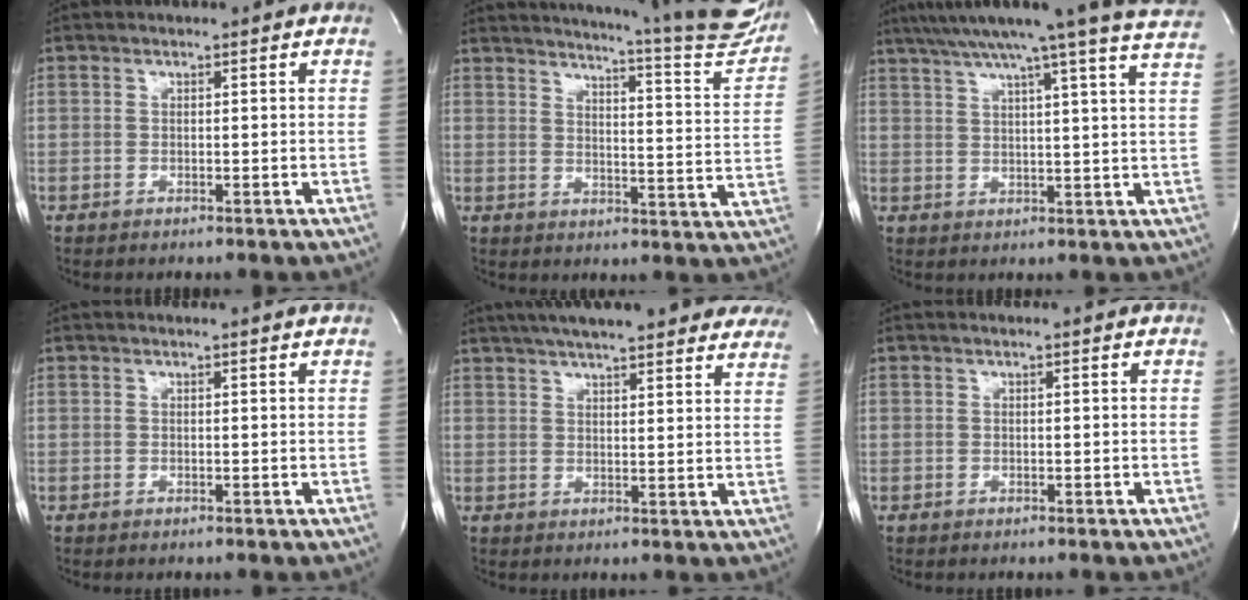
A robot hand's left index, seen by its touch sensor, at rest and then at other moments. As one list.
[{"total": 23.1, "force": [20.8, 1.0, 10.0], "torque": [-0.144, -0.089, 0.242]}, {"total": 22.4, "force": [19.5, -2.0, 10.8], "torque": [-0.183, -0.036, 0.249]}, {"total": 2.0, "force": [1.9, -0.4, 0.5], "torque": [-0.016, 0.001, 0.020]}, {"total": 26.0, "force": [22.3, 4.6, 12.6], "torque": [-0.201, 0.005, 0.271]}, {"total": 1.0, "force": [0.9, -0.2, 0.4], "torque": [-0.012, 0.005, 0.016]}]